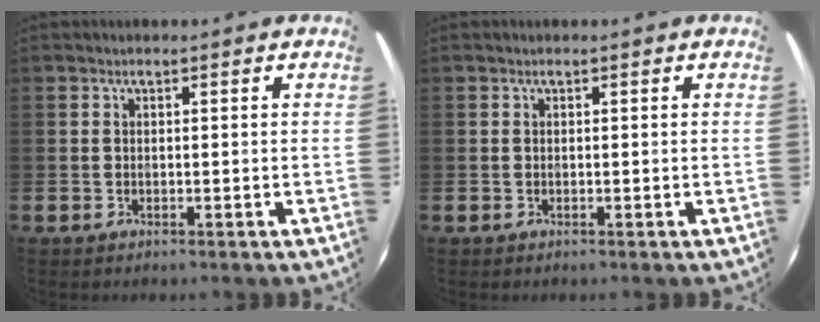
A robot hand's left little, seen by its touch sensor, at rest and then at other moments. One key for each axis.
{"total": 0.0}